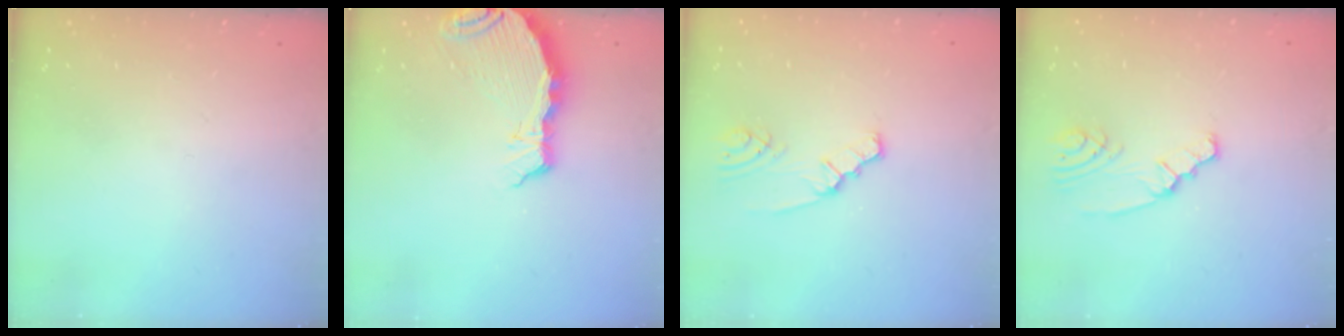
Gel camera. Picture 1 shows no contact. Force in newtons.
{"total": 5.8, "press": 5.8, "slide": 0.5}
{"total": 2.0, "press": 2.0, "slide": 0.2}
{"total": 2.4, "press": 2.4, "slide": 0.3}